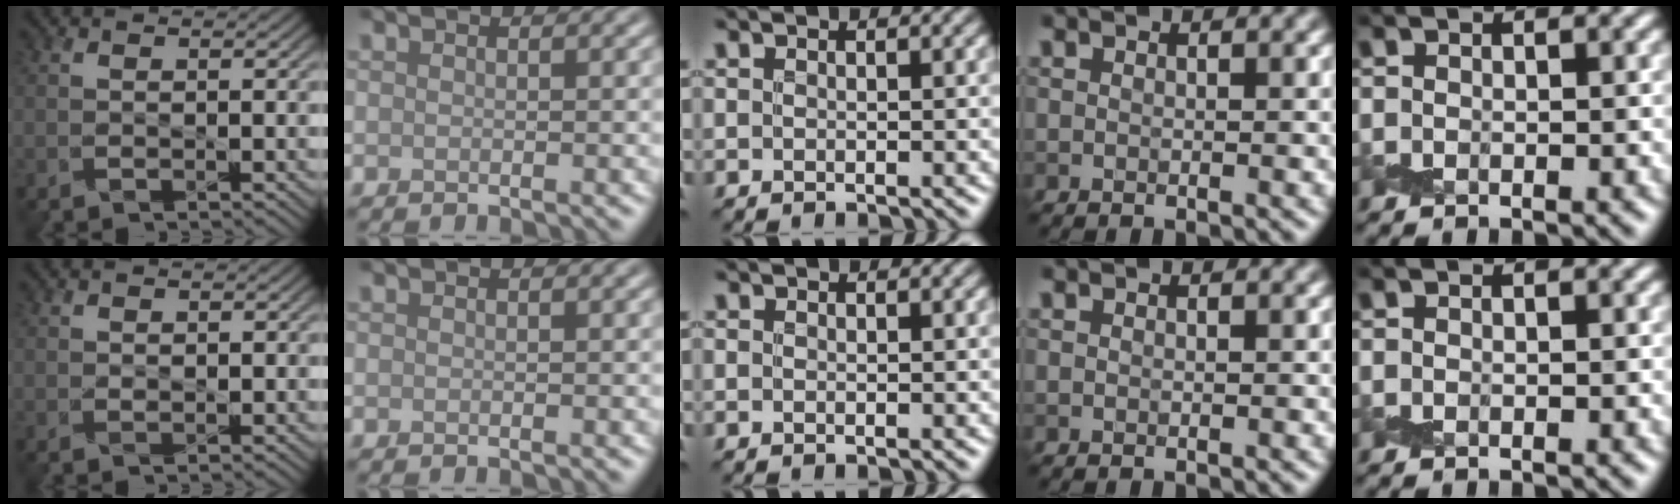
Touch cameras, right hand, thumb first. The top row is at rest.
{"thumb": {"total": 0.7, "force": [0.5, 0.4, 0.4], "torque": [-0.009, -0.003, 0.010]}}